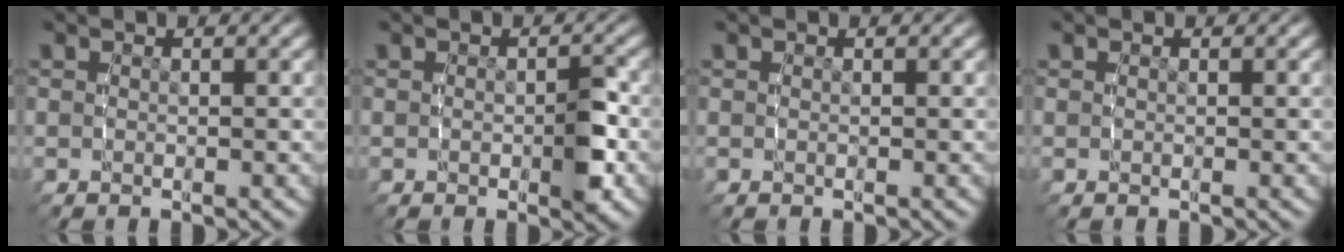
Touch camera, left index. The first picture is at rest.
{"total": 1.9, "force": [-0.4, 1.0, 1.6], "torque": [-0.017, 0.001, -0.006]}
{"total": 0.0}
{"total": 0.0}